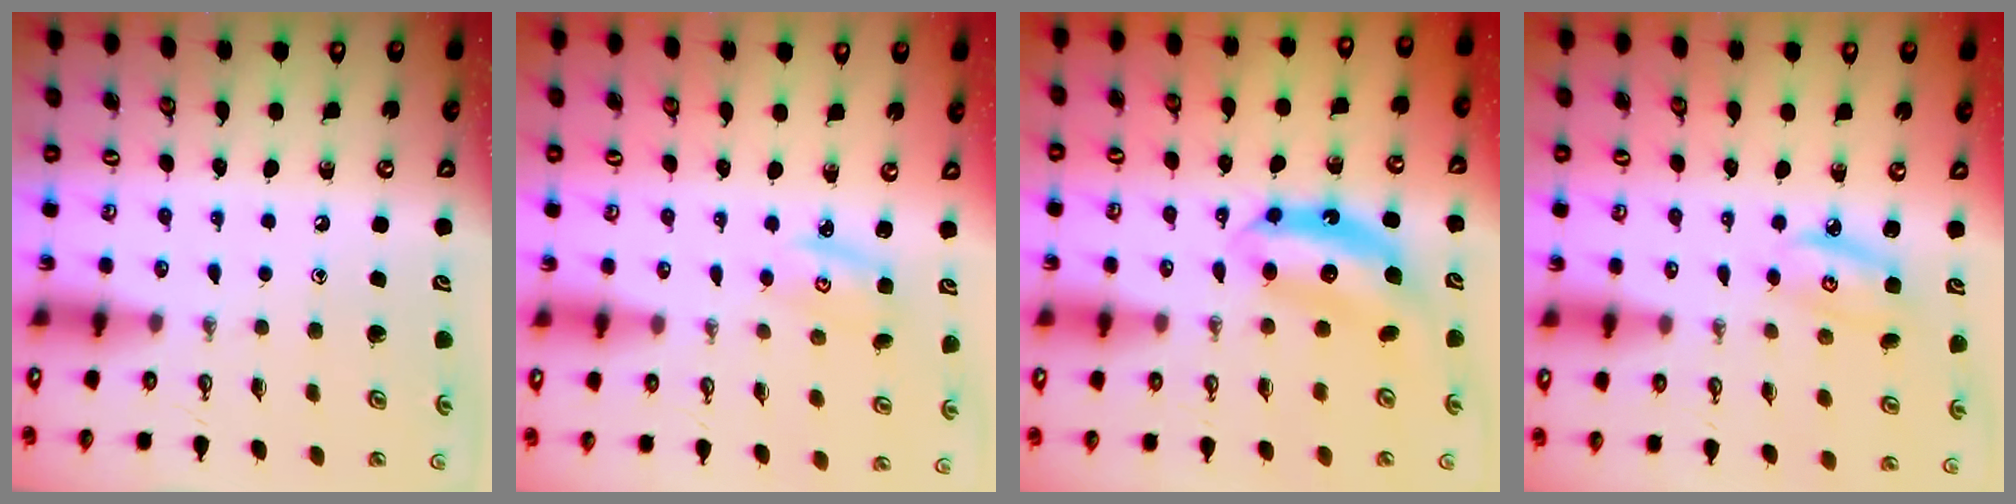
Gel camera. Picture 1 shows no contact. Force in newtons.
{"total": 2.8, "press": 2.8, "slide": 0.4}
{"total": 6.6, "press": 6.6, "slide": 0.4}
{"total": 4.7, "press": 4.7, "slide": 0.3}